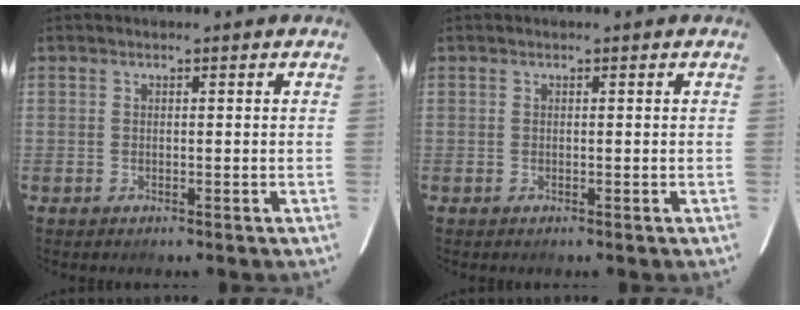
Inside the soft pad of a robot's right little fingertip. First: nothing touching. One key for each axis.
{"total": 0.0}